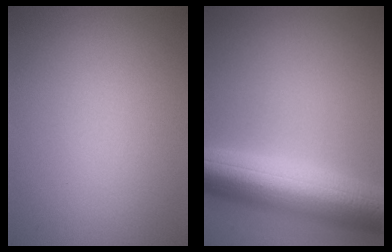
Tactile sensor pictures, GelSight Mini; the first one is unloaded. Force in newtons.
{"total": 10.5, "press": 10.5, "slide": 0.2}